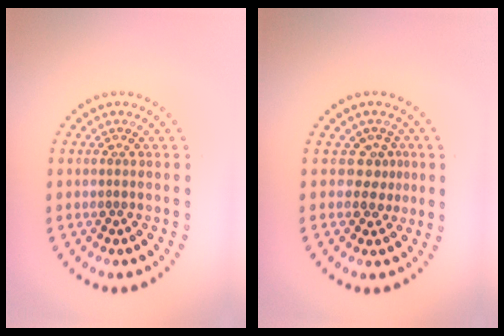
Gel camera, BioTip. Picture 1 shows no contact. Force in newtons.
{"total": 2.3, "press": 1.5, "slide": 1.7}